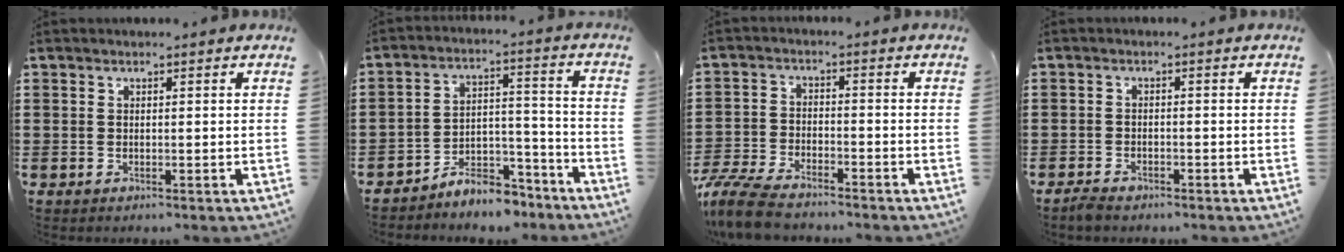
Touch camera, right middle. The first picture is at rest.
{"total": 6.7, "force": [-6.5, 1.5, 1.1], "torque": [-0.010, 0.024, -0.124]}
{"total": 7.0, "force": [-6.3, 1.3, 2.8], "torque": [-0.078, 0.001, -0.128]}
{"total": 1.6, "force": [-1.5, 0.5, 0.4], "torque": [-0.011, 0.002, -0.031]}